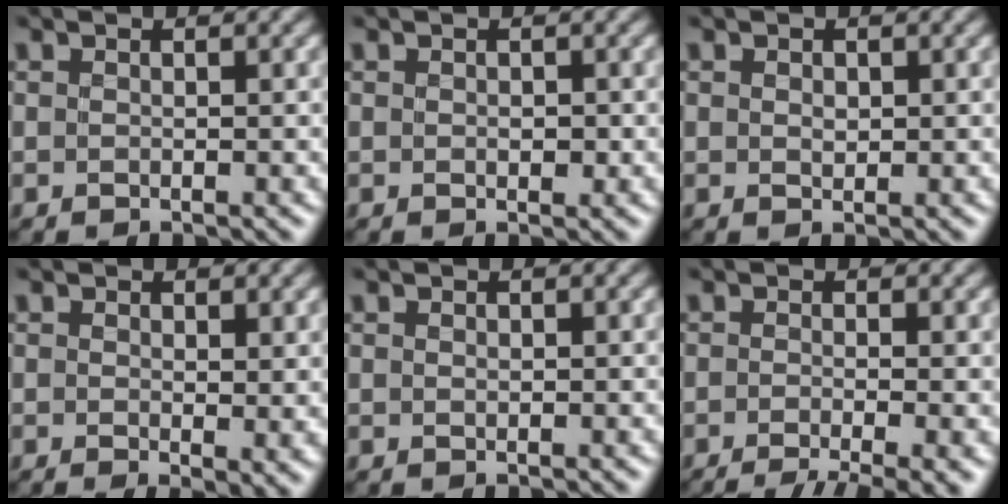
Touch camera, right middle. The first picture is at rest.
{"total": 0.8, "force": [-0.2, 0.4, 0.6], "torque": [-0.009, -0.002, 0.000]}
{"total": 0.7, "force": [0.0, 0.5, 0.4], "torque": [-0.008, -0.004, 0.004]}
{"total": 1.9, "force": [0.5, 0.5, 1.8], "torque": [-0.023, -0.012, 0.013]}
{"total": 0.0}
{"total": 5.6, "force": [-2.3, 1.6, 4.9], "torque": [-0.056, -0.015, -0.032]}